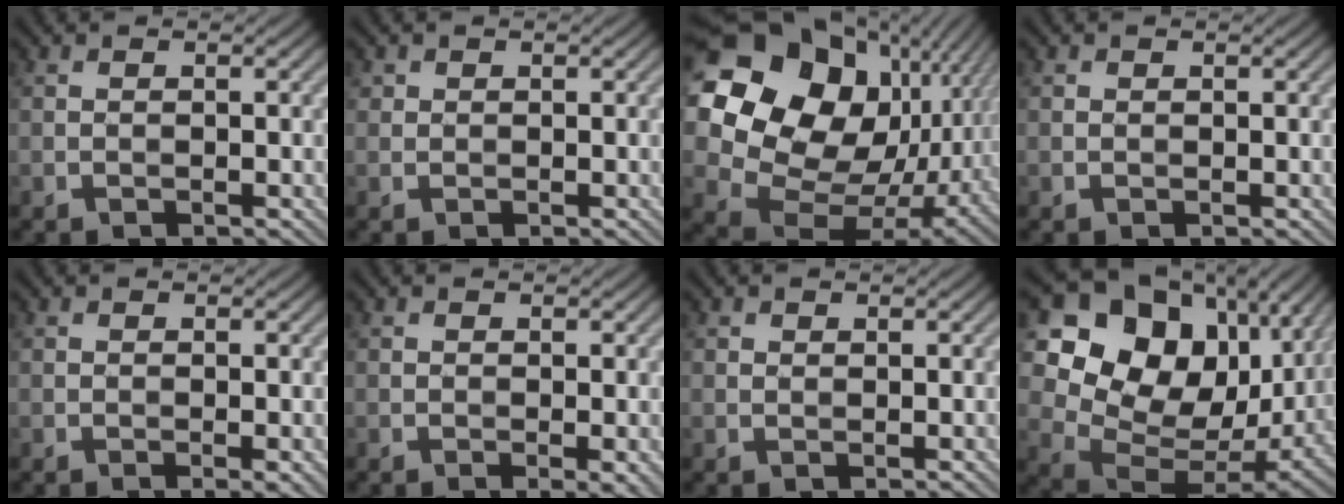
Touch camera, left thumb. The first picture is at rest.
{"total": 1.2, "force": [0.8, 0.9, 0.2], "torque": [-0.004, 0.001, 0.014]}
{"total": 22.0, "force": [6.4, 17.2, 12.3], "torque": [-0.291, -0.002, 0.149]}
{"total": 0.5, "force": [0.4, 0.3, 0.0], "torque": [-0.004, -0.001, 0.007]}
{"total": 1.2, "force": [-0.1, 0.2, 1.1], "torque": [-0.023, -0.003, -0.002]}
{"total": 1.7, "force": [-0.2, 0.5, 1.7], "torque": [-0.029, -0.002, -0.003]}
{"total": 0.9, "force": [0.7, 0.4, 0.2], "torque": [-0.005, 0.002, 0.016]}
{"total": 17.8, "force": [6.4, 13.4, 9.7], "torque": [-0.207, 0.006, 0.132]}